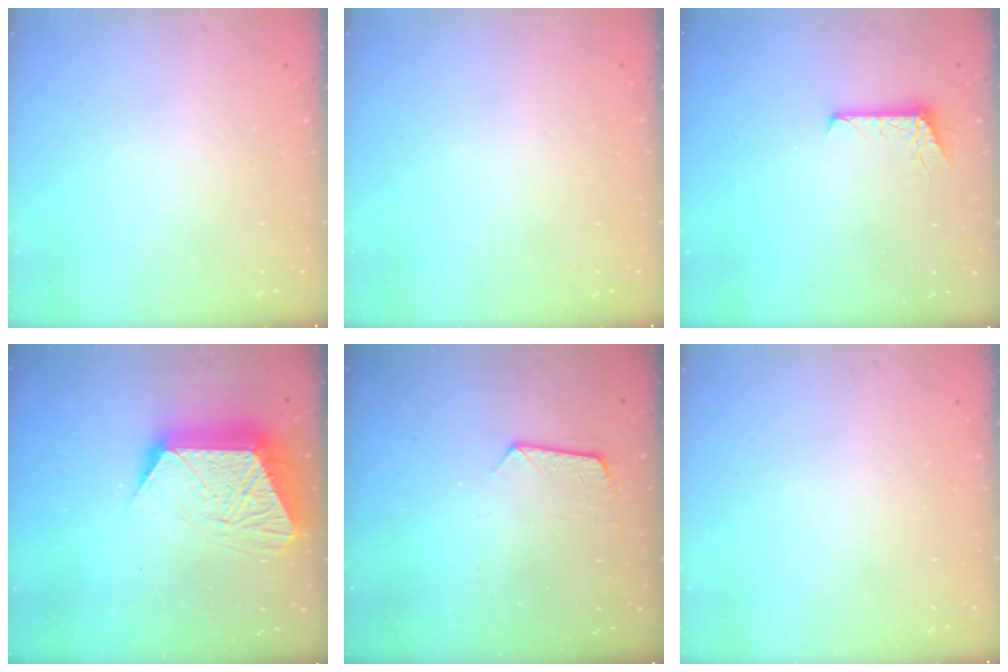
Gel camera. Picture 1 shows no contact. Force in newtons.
{"total": 0.0}
{"total": 5.9, "press": 5.9, "slide": 0.6}
{"total": 17.7, "press": 17.6, "slide": 1.6}
{"total": 8.1, "press": 8.0, "slide": 0.7}
{"total": 0.0}